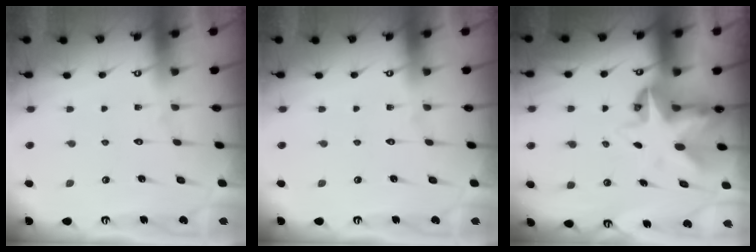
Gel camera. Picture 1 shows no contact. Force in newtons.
{"total": 0.0}
{"total": 6.5, "press": 6.4, "slide": 0.8}